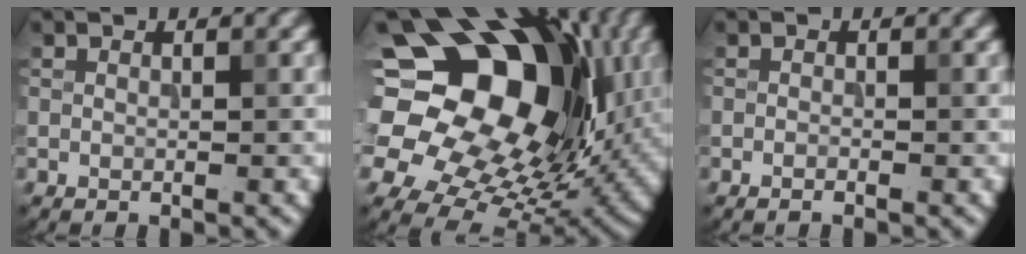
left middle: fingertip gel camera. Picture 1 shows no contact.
{"total": 19.4, "force": [5.6, 13.8, 12.3], "torque": [-0.188, 0.028, 0.095]}
{"total": 0.5, "force": [-0.3, 0.1, 0.4], "torque": [-0.005, -0.002, -0.006]}